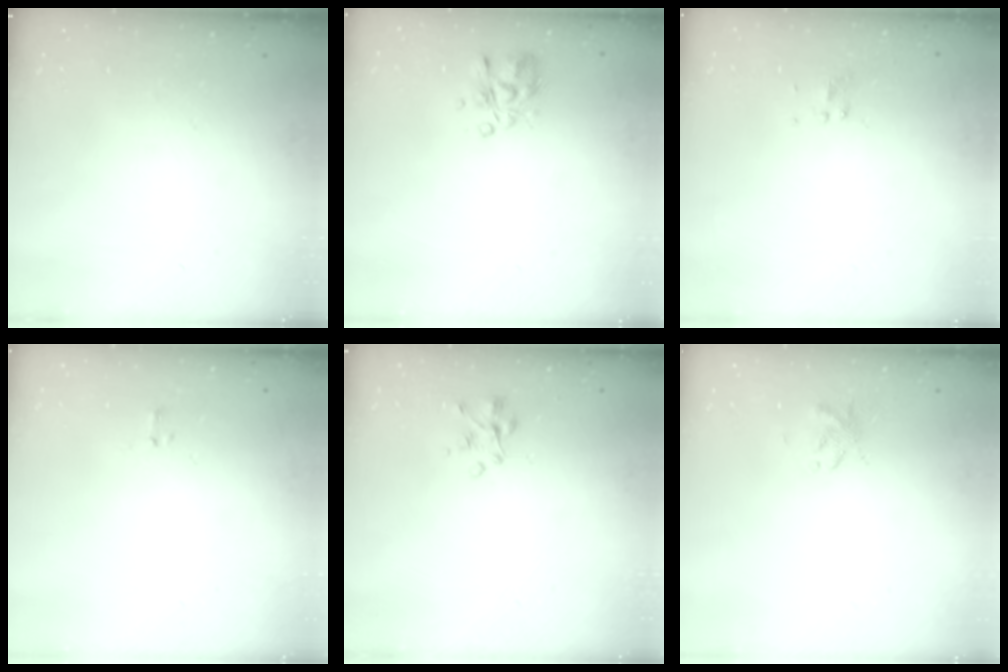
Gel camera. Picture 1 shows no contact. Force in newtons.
{"total": 4.7, "press": 4.6, "slide": 0.7}
{"total": 2.8, "press": 2.4, "slide": 1.5}
{"total": 0.0}
{"total": 2.4, "press": 2.3, "slide": 0.8}
{"total": 2.2, "press": 2.2, "slide": 0.3}